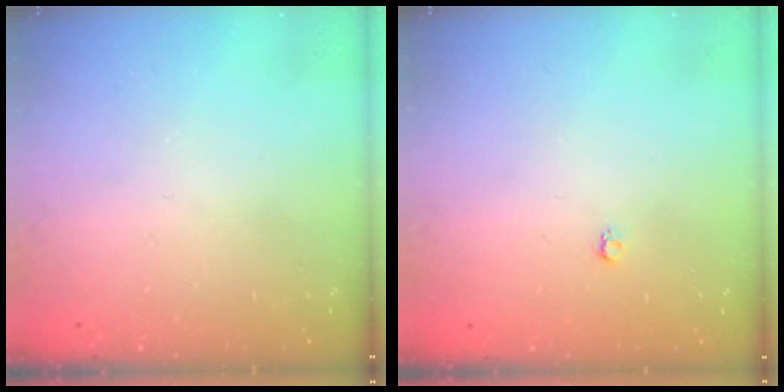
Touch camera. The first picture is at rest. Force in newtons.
{"total": 2.6, "press": 2.6, "slide": 0.4}